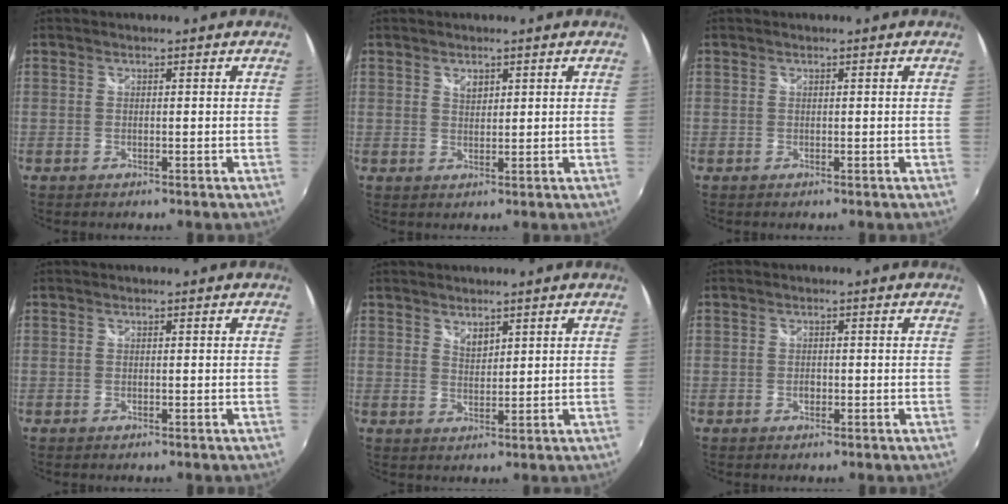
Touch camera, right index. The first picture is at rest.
{"total": 2.0, "force": [1.2, 1.3, 0.9], "torque": [-0.010, 0.002, 0.021]}
{"total": 0.0}
{"total": 0.0}
{"total": 2.5, "force": [2.1, 1.1, 0.9], "torque": [-0.011, -0.002, 0.037]}
{"total": 1.1, "force": [-0.4, 0.9, 0.5], "torque": [-0.008, 0.000, -0.007]}